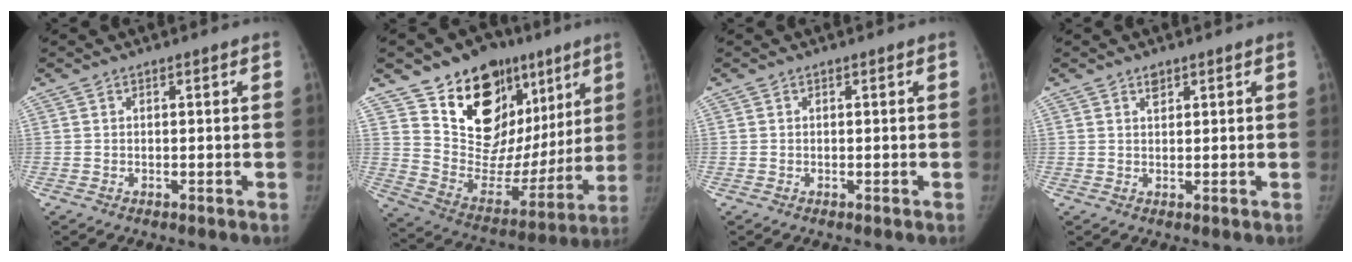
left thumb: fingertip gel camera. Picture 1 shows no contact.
{"total": 24.3, "force": [13.8, 15.6, 12.5], "torque": [-0.116, -0.038, 0.229]}
{"total": 0.0}
{"total": 1.6, "force": [1.1, 0.9, 0.7], "torque": [-0.002, -0.006, 0.017]}